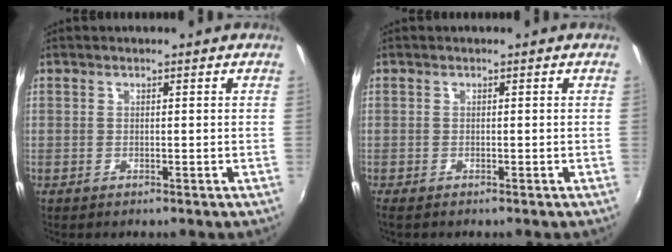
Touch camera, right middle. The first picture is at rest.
{"total": 0.8, "force": [-0.7, 0.2, 0.4], "torque": [-0.012, -0.003, -0.012]}